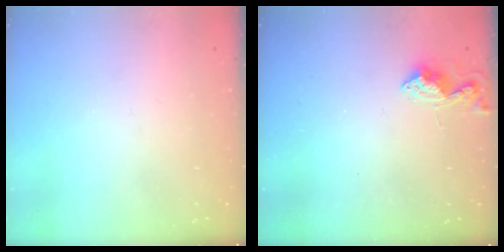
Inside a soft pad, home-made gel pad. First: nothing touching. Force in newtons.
{"total": 9.1, "press": 9.1, "slide": 0.4}